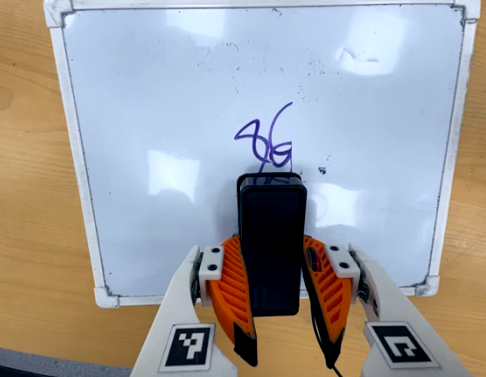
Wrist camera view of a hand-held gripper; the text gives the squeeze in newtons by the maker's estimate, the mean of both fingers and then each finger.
{"total": 8.1, "left": 6.3, "right": 9.9}